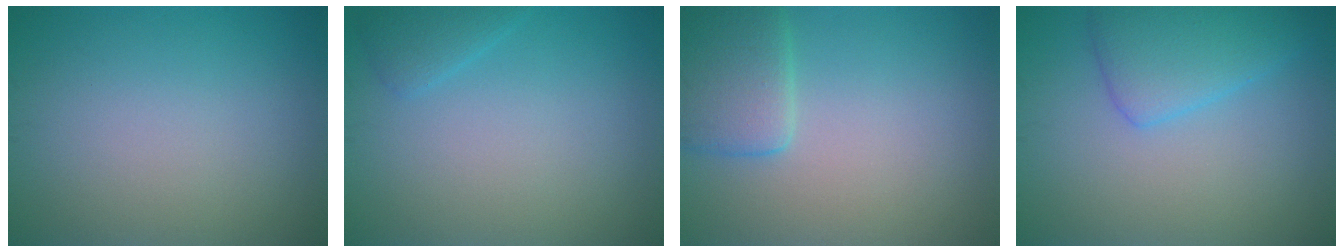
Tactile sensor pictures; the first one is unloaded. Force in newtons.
{"total": 1.4, "press": 1.4, "slide": 0.1}
{"total": 3.6, "press": 3.6, "slide": 0.4}
{"total": 4.0, "press": 4.0, "slide": 0.1}